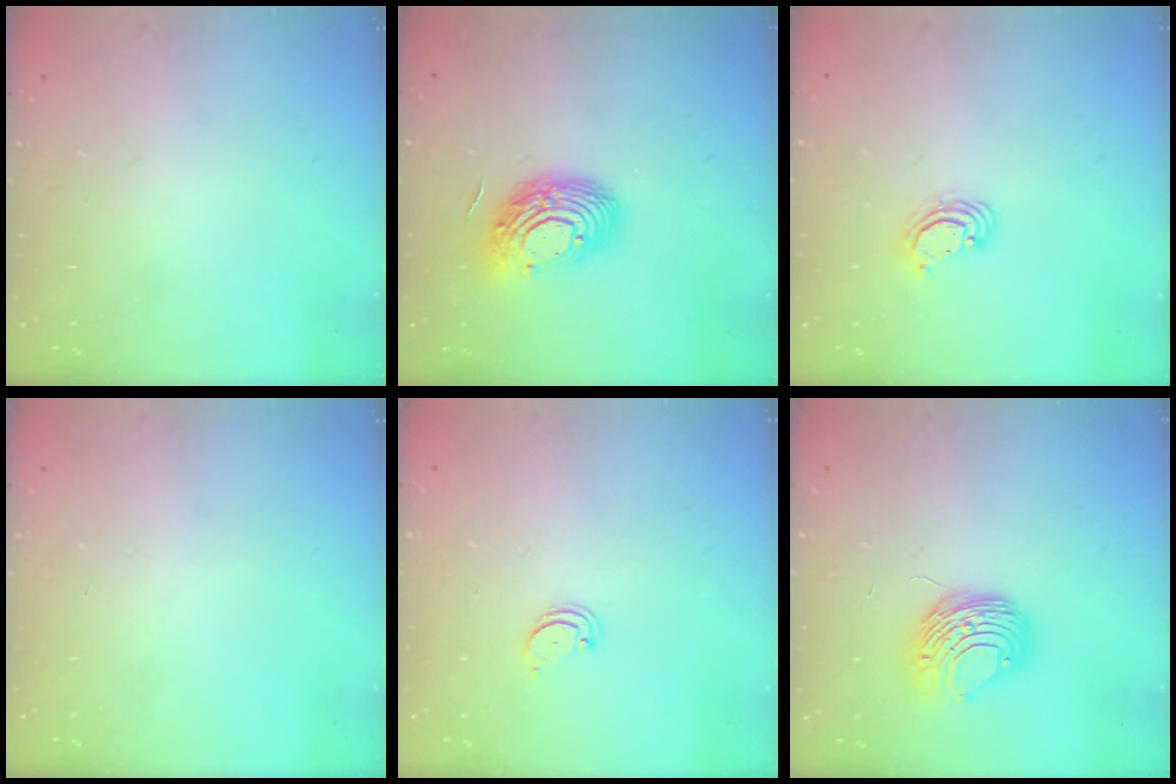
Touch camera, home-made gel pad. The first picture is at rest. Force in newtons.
{"total": 14.5, "press": 14.5, "slide": 1.0}
{"total": 3.0, "press": 3.0, "slide": 0.3}
{"total": 0.0}
{"total": 2.0, "press": 2.0, "slide": 0.2}
{"total": 8.8, "press": 8.7, "slide": 0.5}